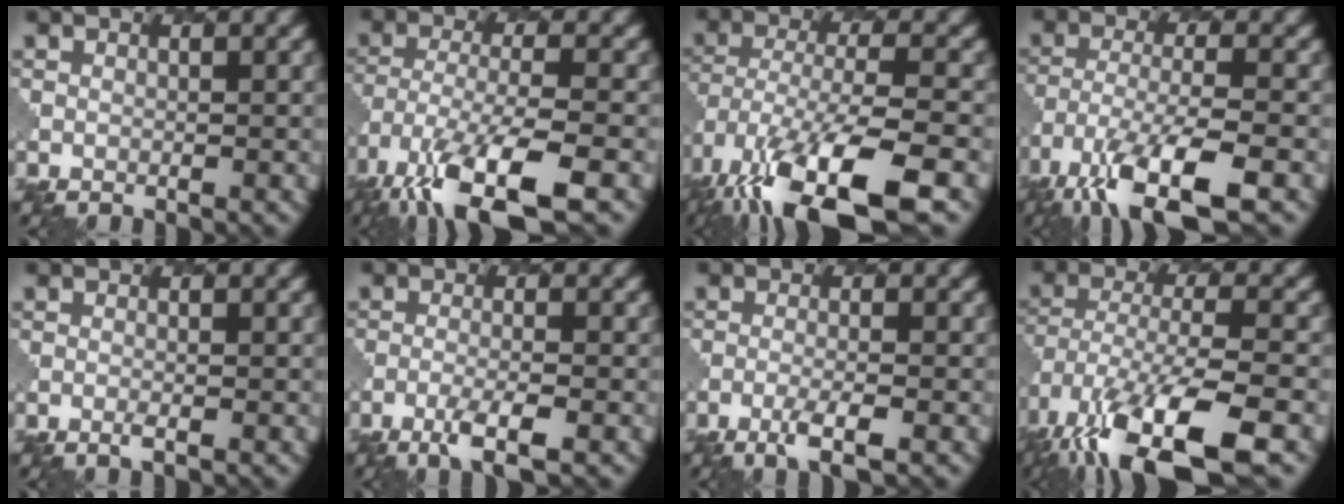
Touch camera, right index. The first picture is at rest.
{"total": 10.8, "force": [-6.6, 3.6, 7.7], "torque": [-0.162, -0.023, -0.124]}
{"total": 13.3, "force": [-8.2, 4.7, 9.4], "torque": [-0.205, -0.031, -0.131]}
{"total": 9.7, "force": [-6.0, 3.1, 6.9], "torque": [-0.141, -0.019, -0.112]}
{"total": 0.7, "force": [-0.2, 0.1, 0.6], "torque": [-0.010, 0.002, -0.007]}
{"total": 3.2, "force": [-1.9, 0.5, 2.5], "torque": [-0.049, -0.003, -0.042]}
{"total": 2.7, "force": [-1.5, 0.4, 2.2], "torque": [-0.042, -0.001, -0.035]}
{"total": 13.1, "force": [-8.1, 4.6, 9.2], "torque": [-0.205, -0.033, -0.131]}